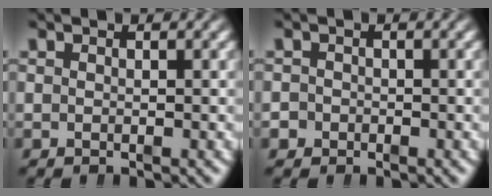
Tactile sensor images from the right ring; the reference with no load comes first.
{"total": 1.6, "force": [-0.9, 1.3, -0.2], "torque": [0.000, -0.007, -0.017]}